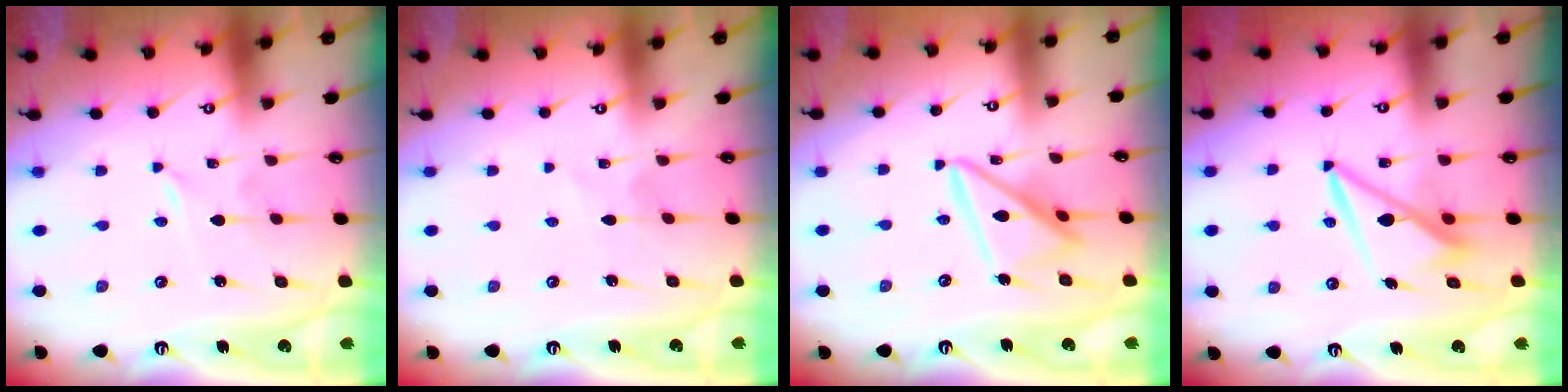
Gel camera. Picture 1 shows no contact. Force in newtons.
{"total": 2.4, "press": 2.4, "slide": 0.3}
{"total": 14.3, "press": 14.2, "slide": 1.5}
{"total": 9.7, "press": 9.6, "slide": 1.1}